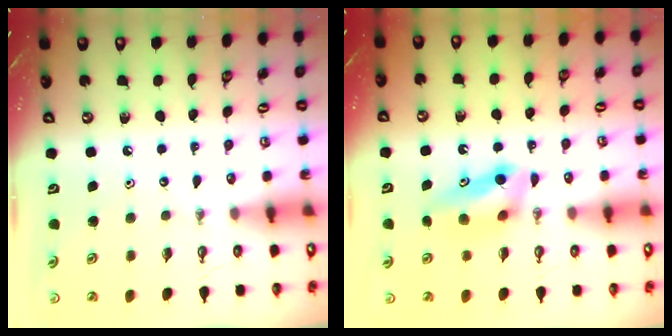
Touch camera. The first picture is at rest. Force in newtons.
{"total": 8.3, "press": 8.2, "slide": 1.3}